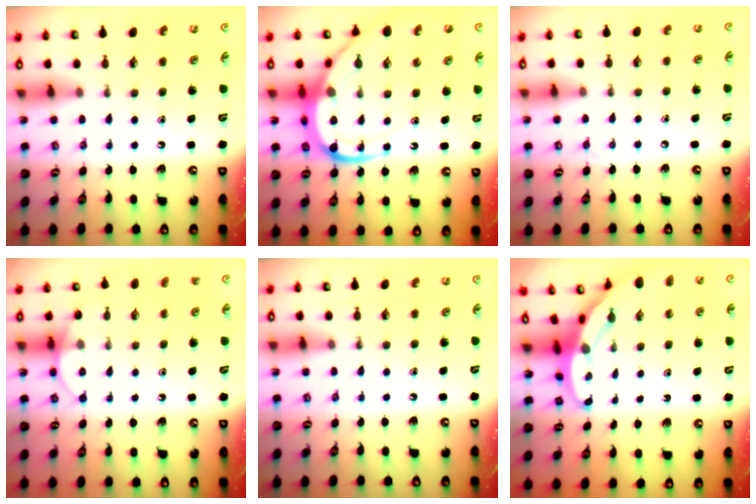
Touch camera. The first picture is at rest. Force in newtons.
{"total": 19.8, "press": 19.7, "slide": 2.1}
{"total": 3.2, "press": 3.2, "slide": 0.6}
{"total": 5.5, "press": 5.5, "slide": 0.3}
{"total": 0.0}
{"total": 3.8, "press": 3.8, "slide": 0.2}